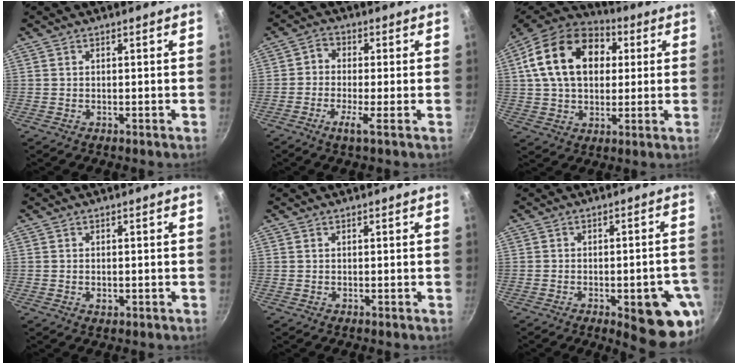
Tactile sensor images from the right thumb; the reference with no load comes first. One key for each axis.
{"total": 4.1, "fx": -1.6, "fy": 1.0, "fz": 3.6, "tx": -0.072, "ty": 0.017, "tz": -0.039}
{"total": 20.6, "fx": 5.0, "fy": 14.4, "fz": 13.8, "tx": -0.221, "ty": 0.017, "tz": 0.074}
{"total": 1.6, "fx": -0.4, "fy": 1.1, "fz": 1.1, "tx": -0.017, "ty": 0.000, "tz": -0.006}
{"total": 0.0}
{"total": 13.7, "fx": -5.2, "fy": 4.7, "fz": 11.8, "tx": -0.109, "ty": 0.016, "tz": -0.063}